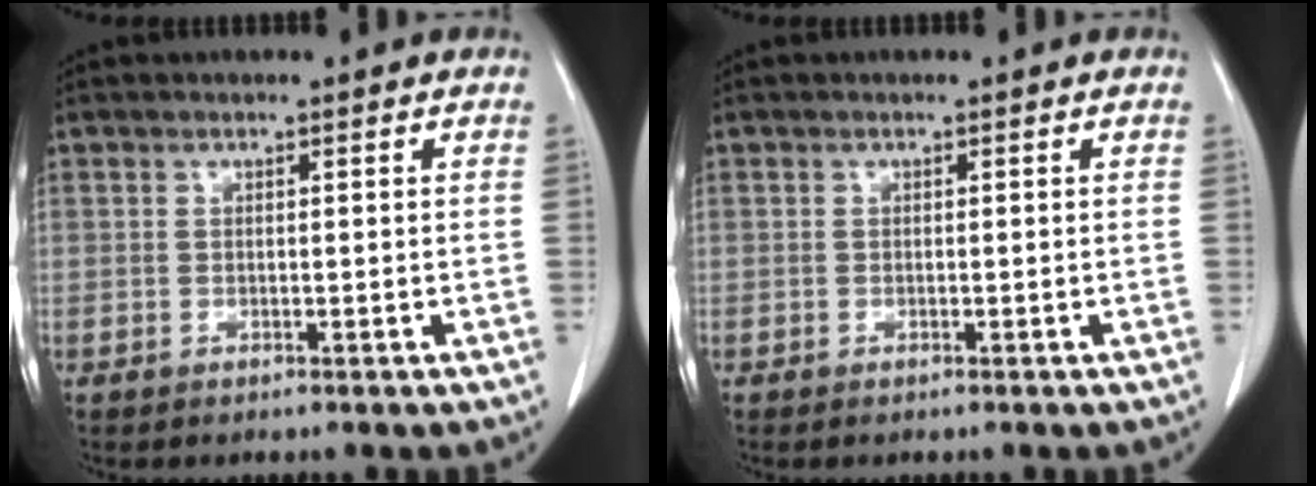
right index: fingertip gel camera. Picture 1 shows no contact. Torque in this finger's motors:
{"motor_torque": [-0.07, 0.12, 0.08, 0.01]}